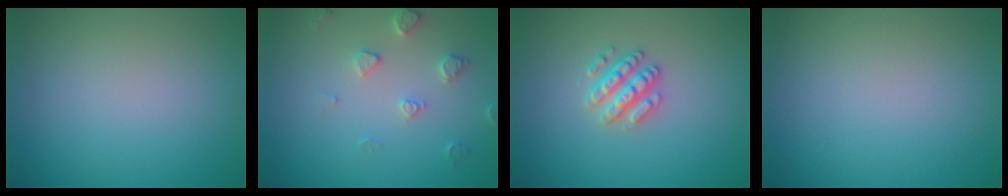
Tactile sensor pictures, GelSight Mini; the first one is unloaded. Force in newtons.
{"total": 2.2, "press": 2.2, "slide": 0.4}
{"total": 2.6, "press": 2.6, "slide": 0.3}
{"total": 0.0}